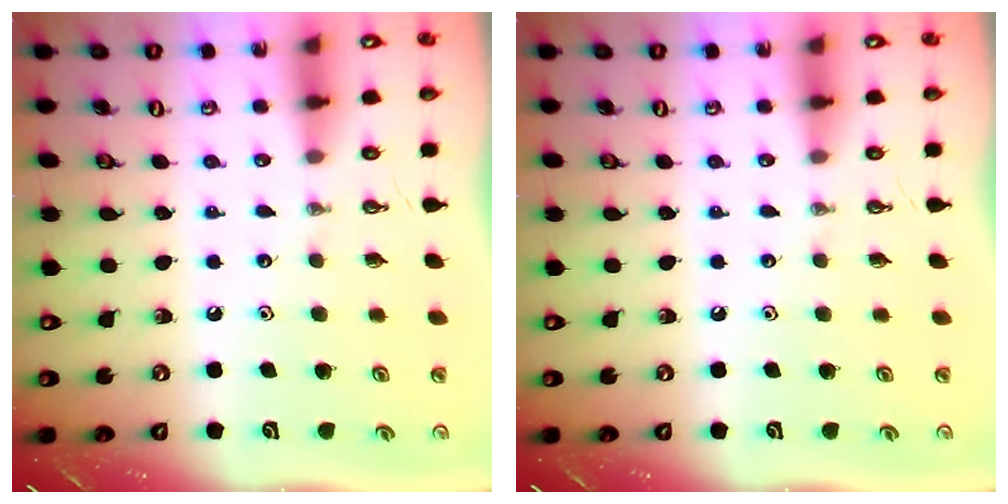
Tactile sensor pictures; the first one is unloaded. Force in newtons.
{"total": 0.0}